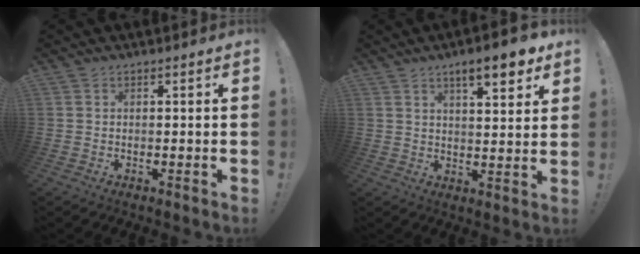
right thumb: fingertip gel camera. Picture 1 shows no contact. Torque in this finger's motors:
{"motor_torque": [-0.07, 1.78, 0.90, 0.73, 0.02]}